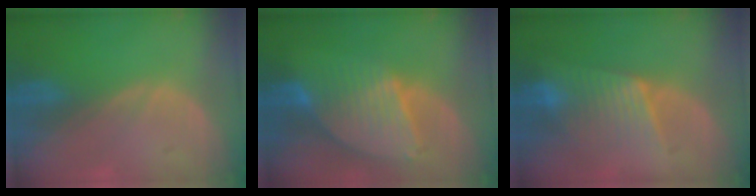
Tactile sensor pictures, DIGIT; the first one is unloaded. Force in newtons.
{"total": 8.7, "press": 7.5, "slide": 4.4}
{"total": 6.4, "press": 6.3, "slide": 0.7}